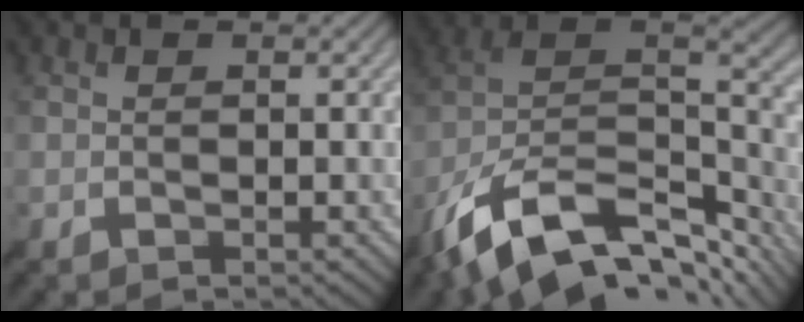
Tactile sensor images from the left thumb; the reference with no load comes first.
{"total": 17.3, "force": [-10.0, 8.4, 11.3], "torque": [-0.260, -0.019, -0.159]}